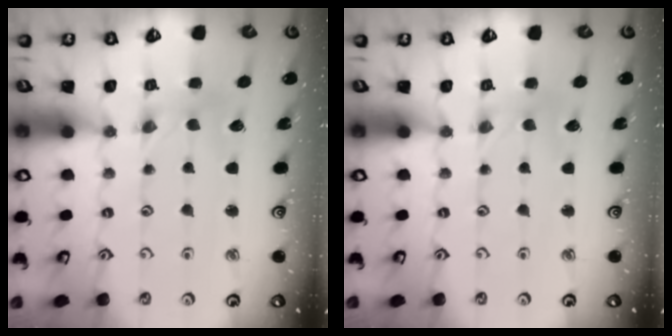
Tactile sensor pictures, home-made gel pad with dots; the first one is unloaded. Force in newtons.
{"total": 0.6, "press": 0.6, "slide": 0.1}